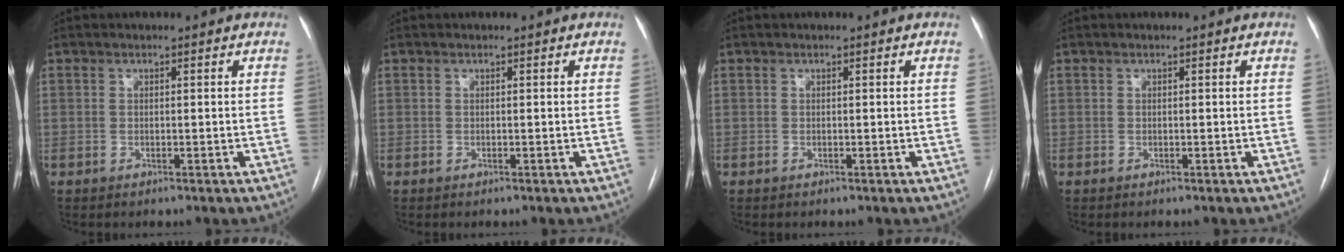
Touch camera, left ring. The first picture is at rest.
{"total": 0.0}
{"total": 0.0}
{"total": 0.0}